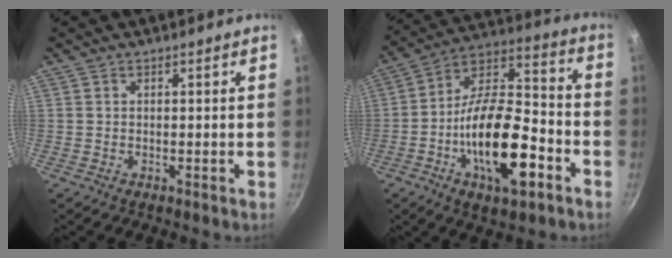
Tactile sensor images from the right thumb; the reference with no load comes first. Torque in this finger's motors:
{"motor_torque": [0.96, 1.56, 2.11, -0.66, 0.57]}